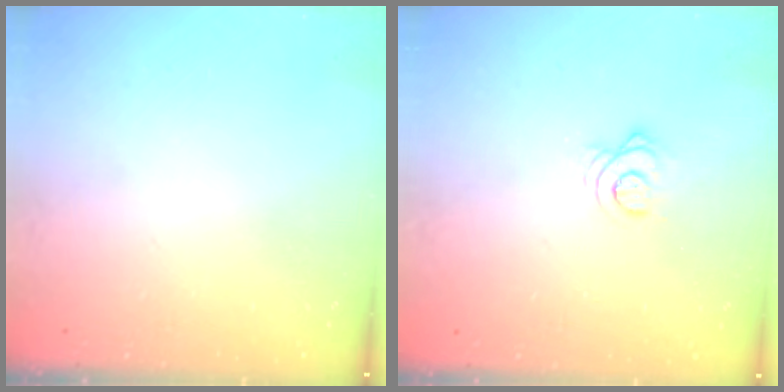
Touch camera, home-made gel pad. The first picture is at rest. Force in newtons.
{"total": 3.5, "press": 3.5, "slide": 0.5}